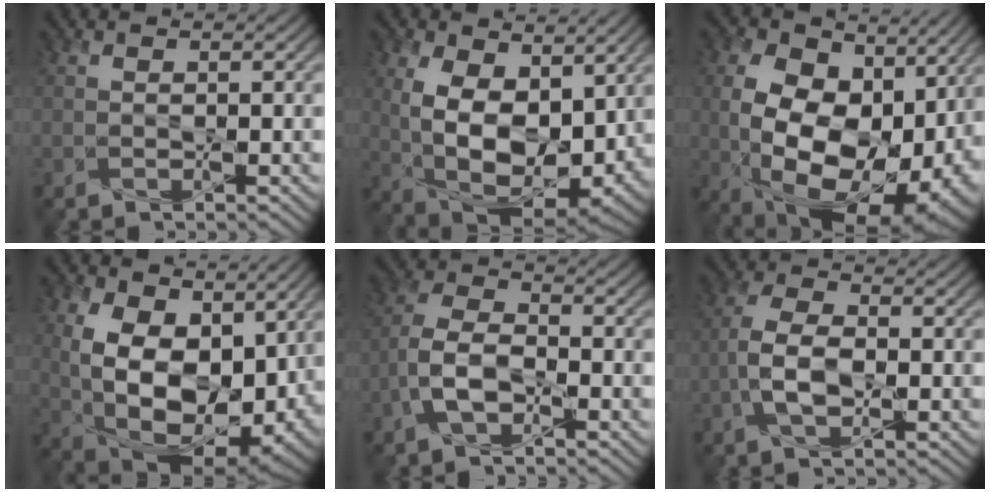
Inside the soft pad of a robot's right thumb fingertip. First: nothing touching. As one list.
[{"total": 12.8, "force": [1.9, 8.0, 9.8], "torque": [-0.202, -0.016, 0.043]}, {"total": 19.1, "force": [-0.5, 13.3, 13.7], "torque": [-0.230, -0.035, 0.022]}, {"total": 16.6, "force": [1.3, 11.1, 12.3], "torque": [-0.225, -0.034, 0.048]}, {"total": 6.4, "force": [-3.2, 3.3, 4.4], "torque": [-0.101, 0.008, -0.077]}, {"total": 5.9, "force": [-1.9, 3.1, 4.7], "torque": [-0.107, 0.004, -0.047]}]